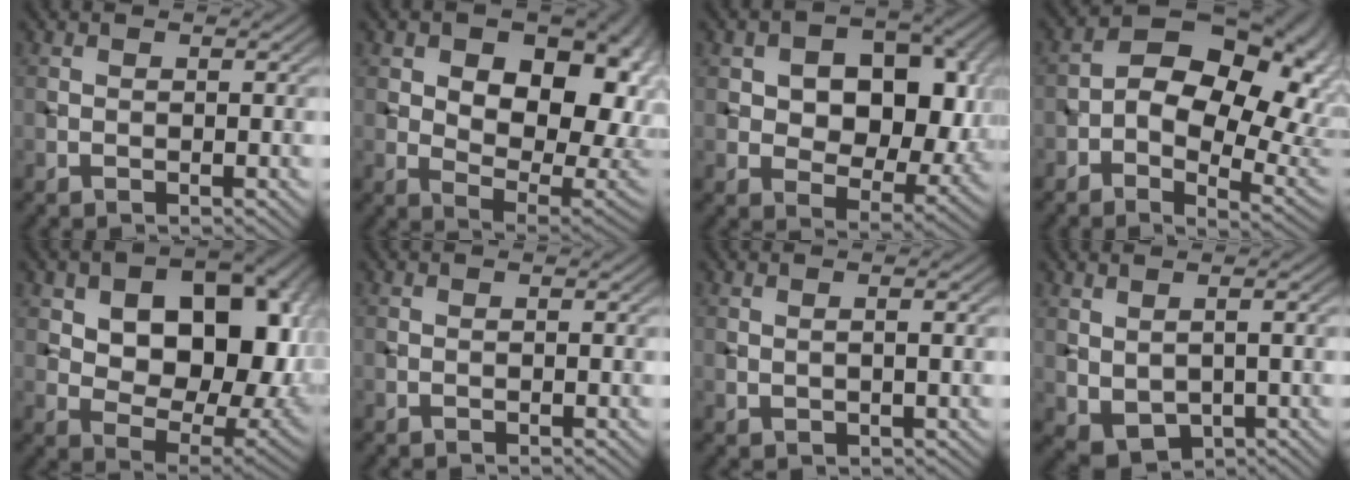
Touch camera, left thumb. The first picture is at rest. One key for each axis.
{"total": 15.2, "fx": 4.0, "fy": 9.2, "fz": 11.4, "tx": -0.156, "ty": 0.000, "tz": 0.066}
{"total": 11.5, "fx": 1.8, "fy": 7.8, "fz": 8.3, "tx": -0.124, "ty": -0.006, "tz": 0.028}
{"total": 17.5, "fx": 1.4, "fy": 11.4, "fz": 13.2, "tx": -0.172, "ty": -0.003, "tz": 0.039}
{"total": 15.7, "fx": 3.7, "fy": 10.0, "fz": 11.5, "tx": -0.157, "ty": -0.006, "tz": 0.066}
{"total": 0.0}
{"total": 1.7, "fx": 0.2, "fy": 0.4, "fz": 1.6, "tx": -0.031, "ty": 0.001, "tz": 0.006}
{"total": 5.1, "fx": 0.0, "fy": 2.7, "fz": 4.3, "tx": -0.095, "ty": -0.011, "tz": 0.013}